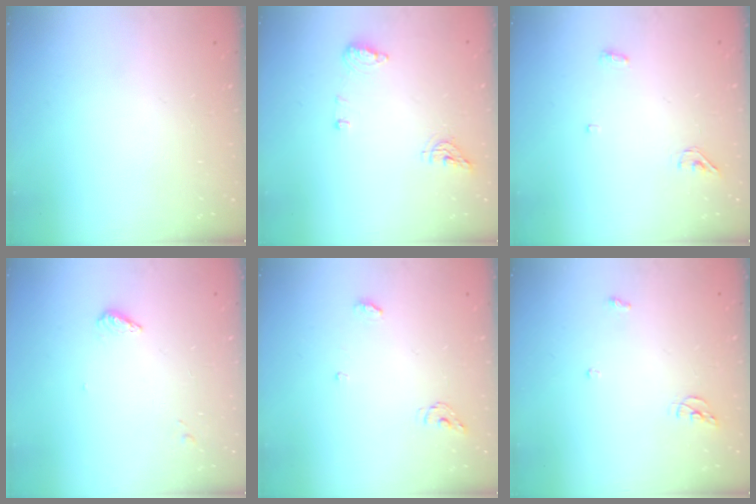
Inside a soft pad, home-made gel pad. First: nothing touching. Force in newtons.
{"total": 7.9, "press": 7.8, "slide": 1.5}
{"total": 3.2, "press": 3.0, "slide": 1.2}
{"total": 3.9, "press": 3.9, "slide": 0.5}
{"total": 4.4, "press": 4.4, "slide": 0.3}
{"total": 5.5, "press": 5.5, "slide": 0.2}